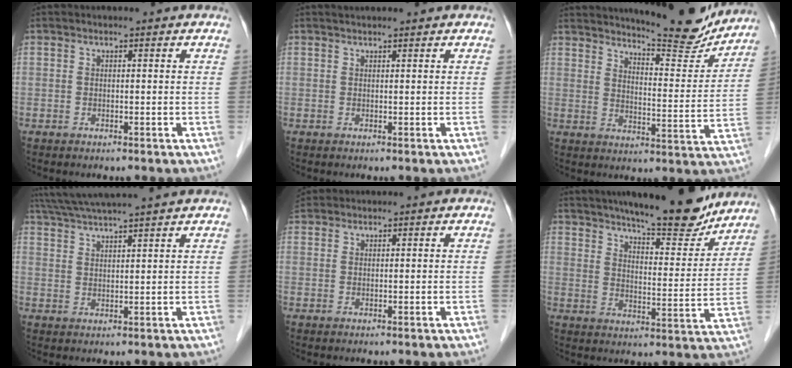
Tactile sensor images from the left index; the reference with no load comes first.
{"total": 1.6, "force": [1.4, 0.0, 0.6], "torque": [-0.007, 0.019, 0.026]}
{"total": 14.9, "force": [14.1, 1.4, 4.6], "torque": [-0.067, -0.038, 0.184]}
{"total": 11.2, "force": [9.9, -1.2, 5.0], "torque": [-0.092, 0.029, 0.152]}
{"total": 2.6, "force": [2.4, 1.0, 0.3], "torque": [-0.010, 0.024, 0.046]}
{"total": 17.2, "force": [15.0, 2.3, 8.1], "torque": [-0.118, -0.014, 0.208]}